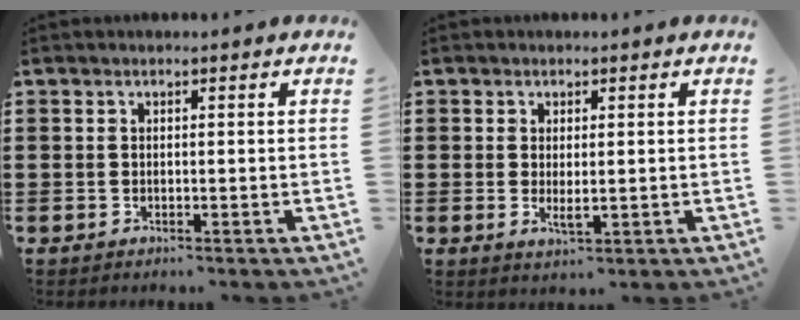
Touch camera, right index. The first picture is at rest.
{"total": 2.3, "force": [0.1, 0.8, 2.2], "torque": [-0.040, -0.002, 0.003]}